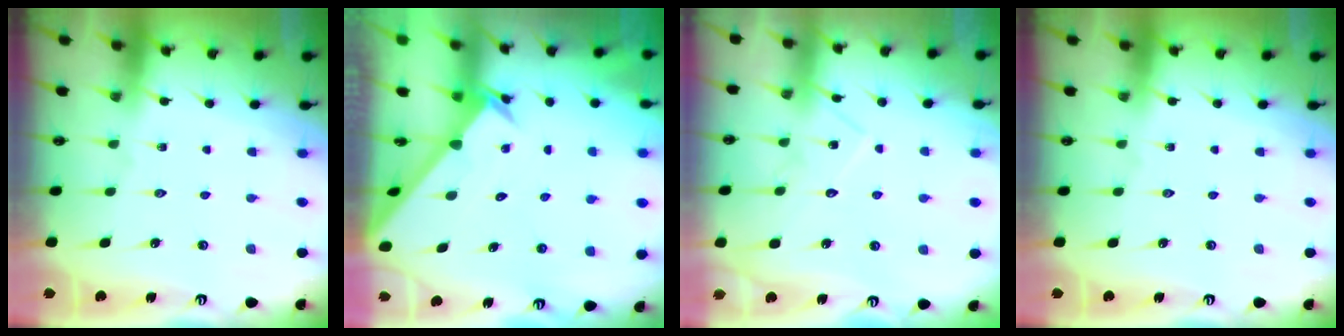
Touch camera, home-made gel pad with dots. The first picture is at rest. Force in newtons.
{"total": 2.2, "press": 2.2, "slide": 0.2}
{"total": 10.6, "press": 10.6, "slide": 0.6}
{"total": 0.0}